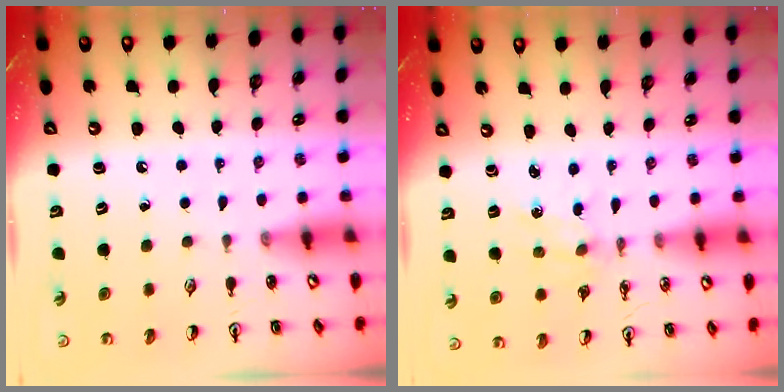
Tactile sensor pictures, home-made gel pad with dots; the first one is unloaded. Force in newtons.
{"total": 0.5, "press": 0.5, "slide": 0.2}